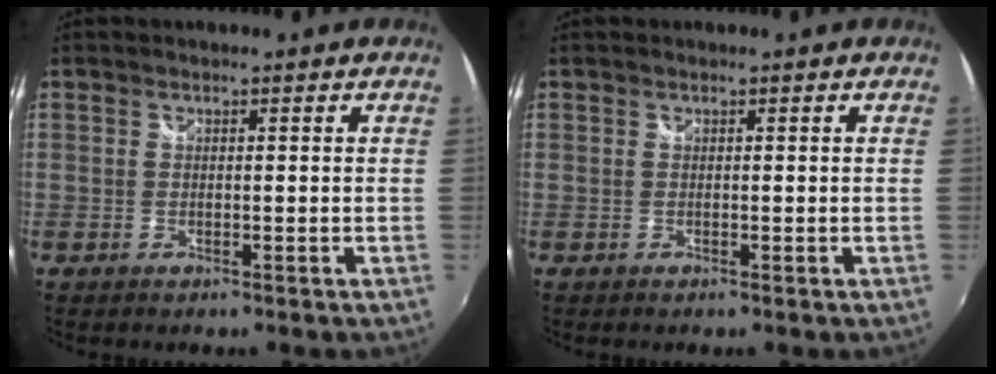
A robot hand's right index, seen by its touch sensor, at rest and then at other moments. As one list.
[{"total": 0.0}]